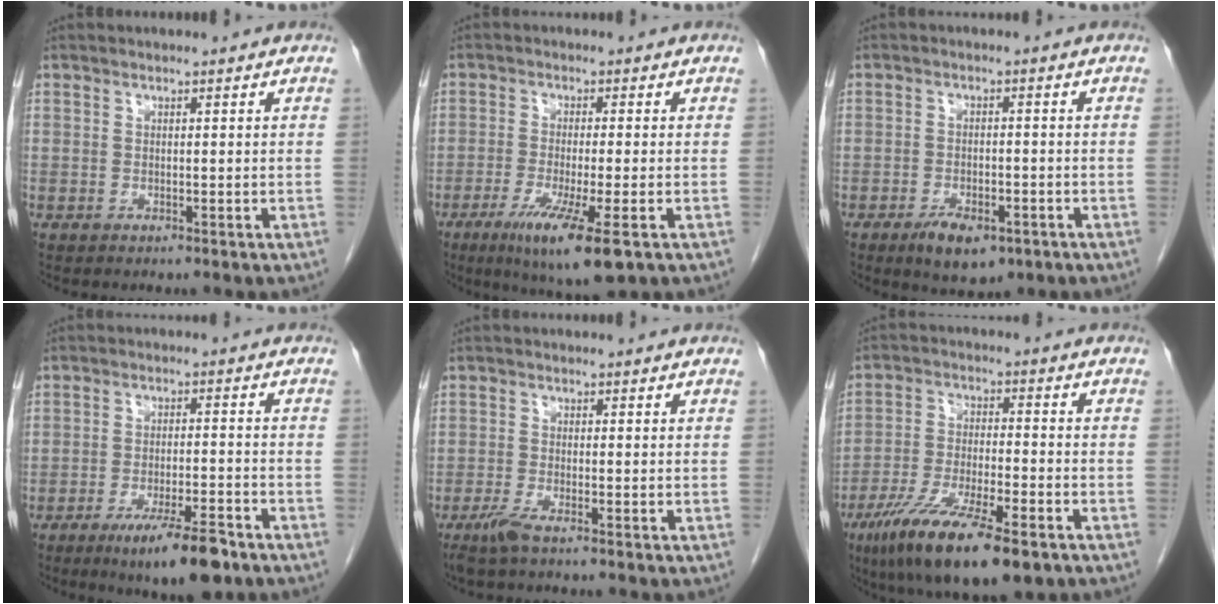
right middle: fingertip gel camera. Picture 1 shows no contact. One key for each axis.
{"total": 9.9, "fx": -5.1, "fy": 0.7, "fz": 8.4, "tx": -0.149, "ty": -0.031, "tz": -0.080}
{"total": 6.4, "fx": -3.8, "fy": 2.9, "fz": 4.2, "tx": -0.066, "ty": -0.003, "tz": -0.052}
{"total": 9.1, "fx": -6.0, "fy": 1.5, "fz": 6.7, "tx": -0.107, "ty": -0.013, "tz": -0.092}
{"total": 2.6, "fx": -1.8, "fy": 0.1, "fz": 1.9, "tx": -0.045, "ty": -0.007, "tz": -0.039}
{"total": 15.2, "fx": -9.4, "fy": 3.0, "fz": 11.5, "tx": -0.204, "ty": -0.032, "tz": -0.160}